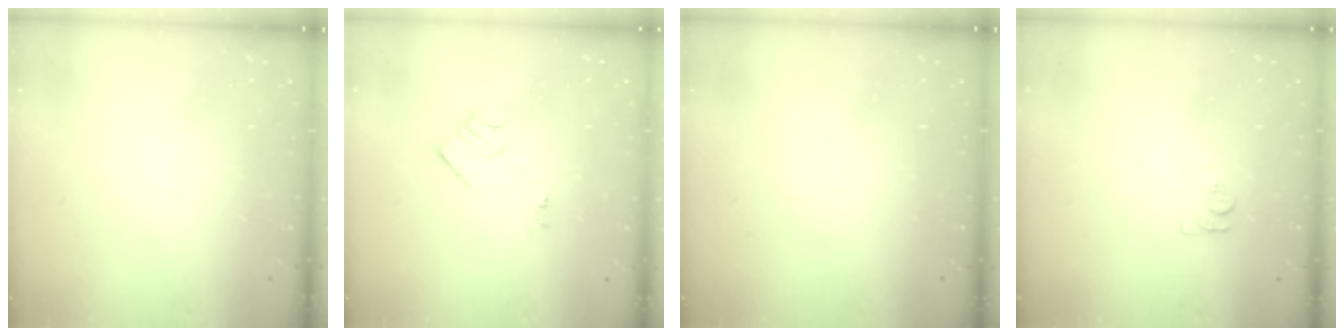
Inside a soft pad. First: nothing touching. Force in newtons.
{"total": 8.7, "press": 8.7, "slide": 0.3}
{"total": 0.0}
{"total": 6.2, "press": 6.1, "slide": 0.6}